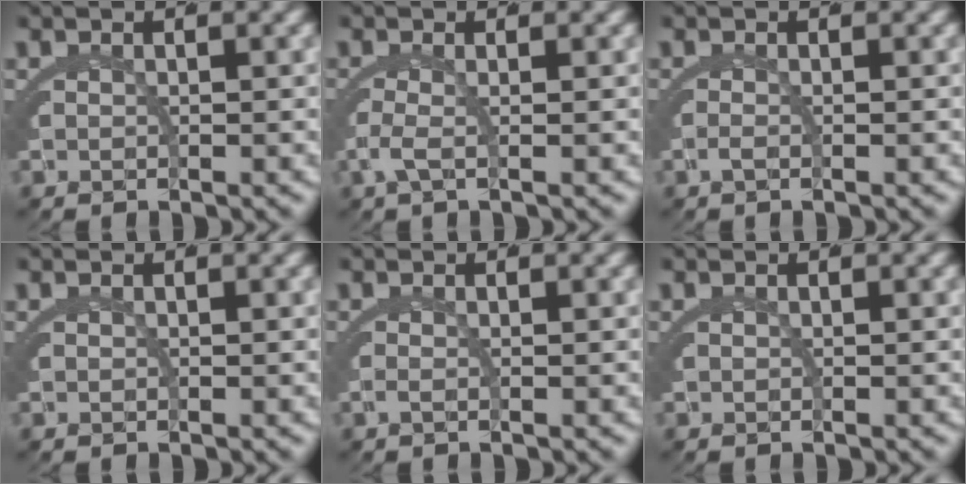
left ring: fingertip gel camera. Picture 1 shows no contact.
{"total": 2.0, "force": [0.0, 0.1, 2.0], "torque": [-0.053, -0.009, 0.002]}
{"total": 0.8, "force": [-0.3, -0.3, 0.6], "torque": [-0.008, -0.003, -0.007]}
{"total": 0.0}
{"total": 0.7, "force": [-0.2, -0.3, 0.6], "torque": [-0.014, -0.004, -0.003]}
{"total": 0.0}